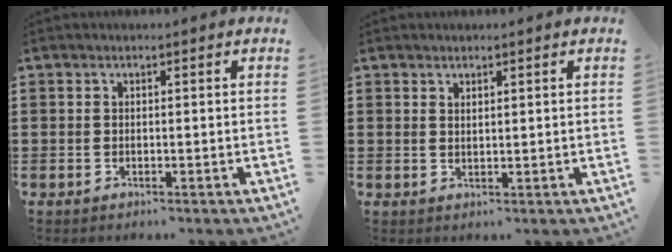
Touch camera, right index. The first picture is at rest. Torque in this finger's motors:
{"motor_torque": [-0.43, 0.79, -0.05, -0.01]}